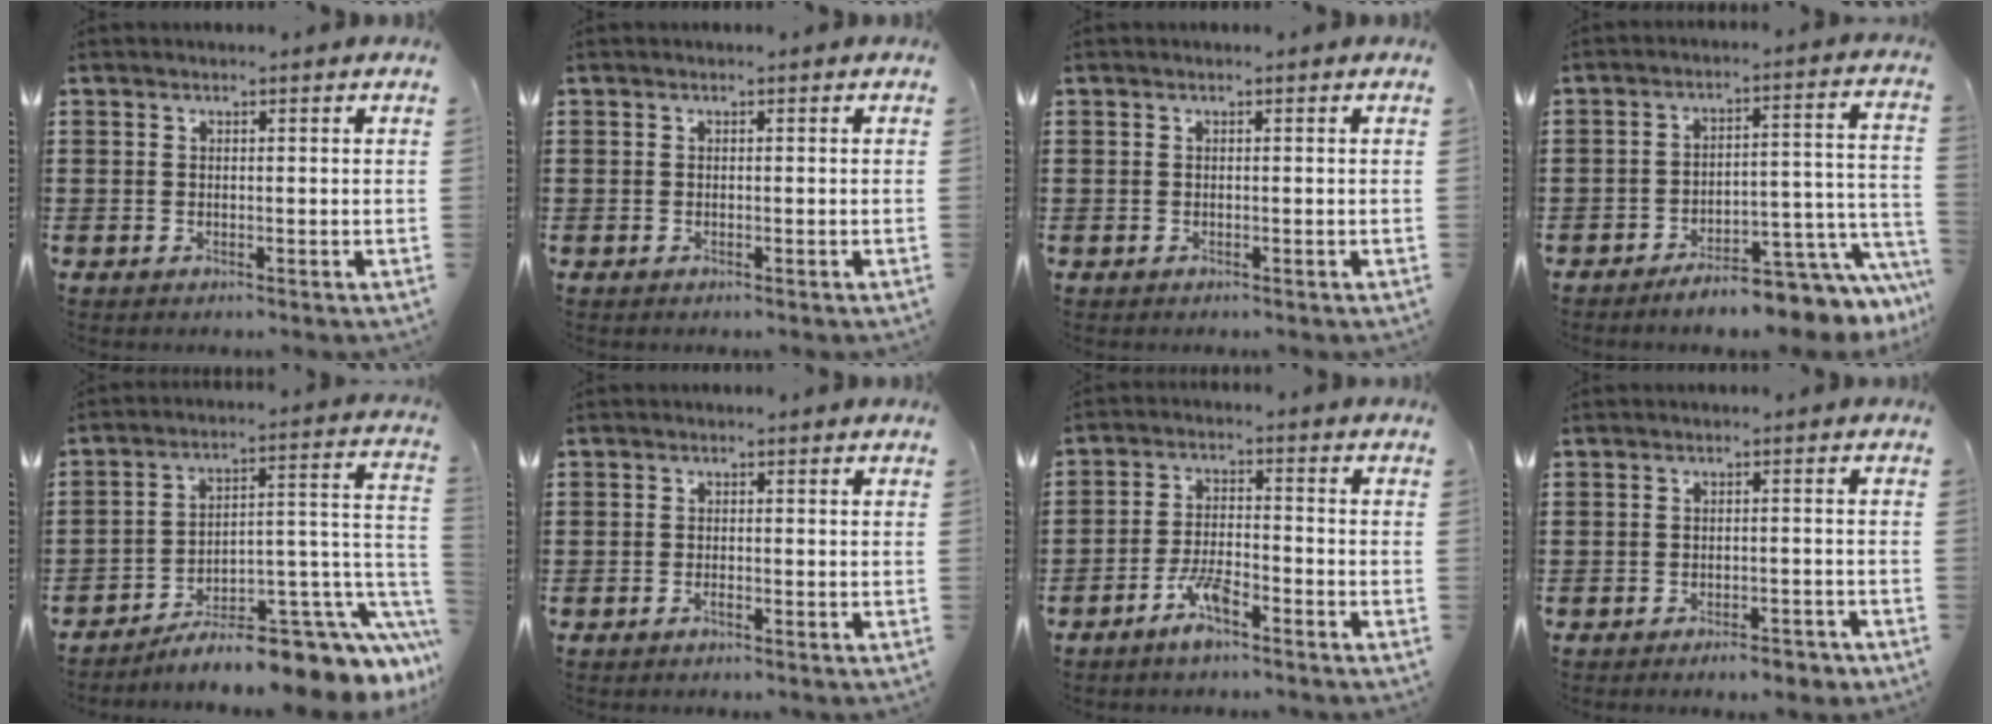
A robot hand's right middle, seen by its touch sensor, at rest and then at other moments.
{"total": 0.0}
{"total": 0.0}
{"total": 7.4, "force": [-6.4, 0.9, 3.6], "torque": [-0.049, 0.001, -0.115]}
{"total": 9.5, "force": [-6.5, 3.1, 6.2], "torque": [-0.079, 0.004, -0.109]}
{"total": 0.8, "force": [-0.6, 0.4, 0.4], "torque": [-0.008, -0.001, -0.013]}
{"total": 5.4, "force": [-4.0, 1.4, 3.3], "torque": [-0.075, 0.006, -0.079]}
{"total": 2.6, "force": [-2.4, 0.4, 0.7], "torque": [-0.015, 0.001, -0.048]}